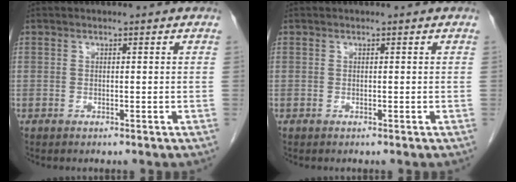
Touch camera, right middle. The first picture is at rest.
{"total": 0.0}